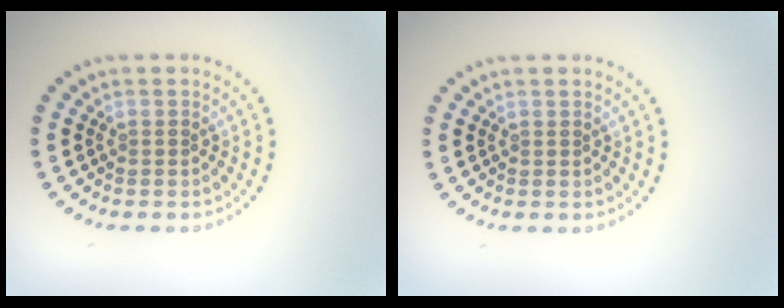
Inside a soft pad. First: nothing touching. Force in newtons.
{"total": 0.0}